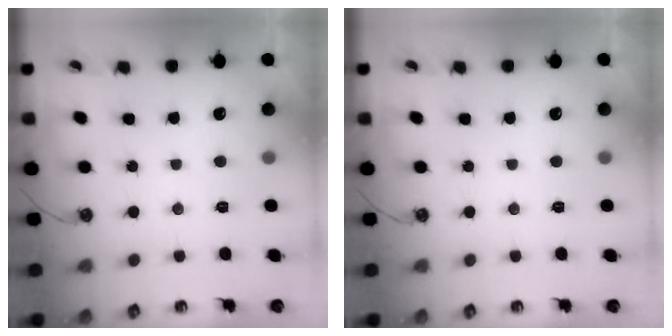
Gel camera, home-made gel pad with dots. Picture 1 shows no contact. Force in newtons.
{"total": 0.0}